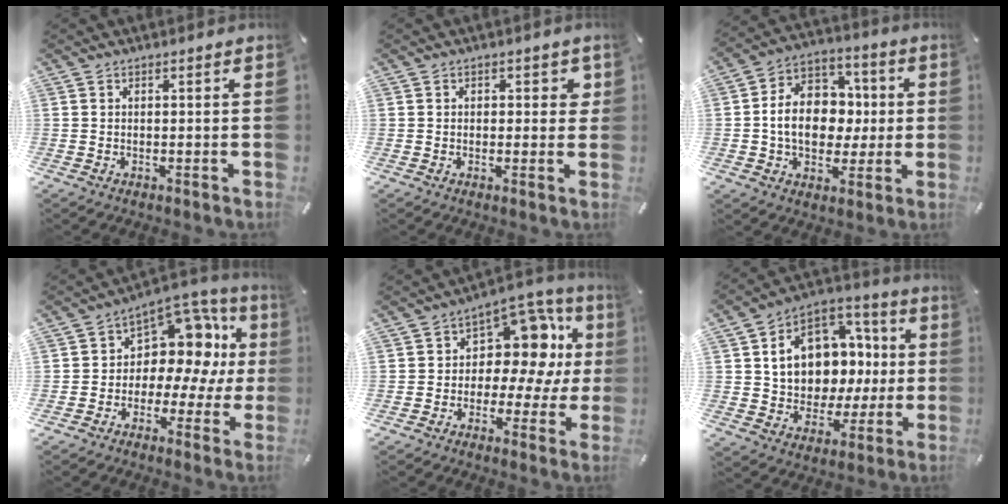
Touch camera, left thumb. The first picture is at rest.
{"total": 2.3, "force": [0.3, 1.7, 1.5], "torque": [-0.006, -0.002, -0.002]}
{"total": 13.9, "force": [-1.0, 11.4, 7.9], "torque": [-0.140, 0.019, -0.012]}
{"total": 12.1, "force": [4.1, 9.2, 6.7], "torque": [-0.093, -0.045, 0.076]}
{"total": 13.5, "force": [3.9, 9.5, 8.7], "torque": [-0.125, -0.037, 0.068]}
{"total": 14.3, "force": [2.2, 12.0, 7.5], "torque": [-0.119, -0.024, 0.049]}